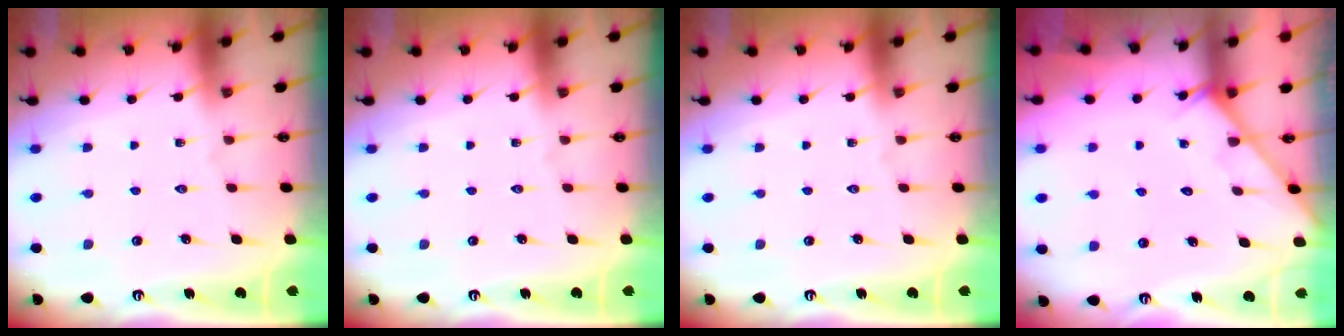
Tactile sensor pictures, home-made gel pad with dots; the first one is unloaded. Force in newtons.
{"total": 0.0}
{"total": 0.0}
{"total": 4.8, "press": 4.8, "slide": 0.1}